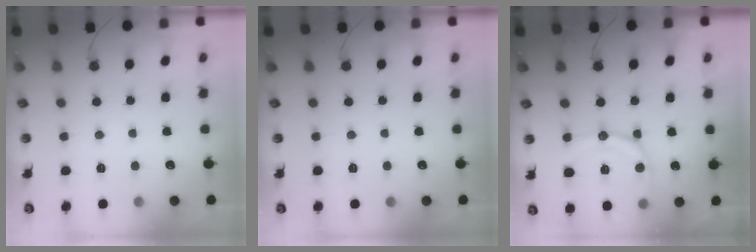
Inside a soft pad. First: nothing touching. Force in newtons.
{"total": 0.0}
{"total": 12.1, "press": 12.0, "slide": 1.4}